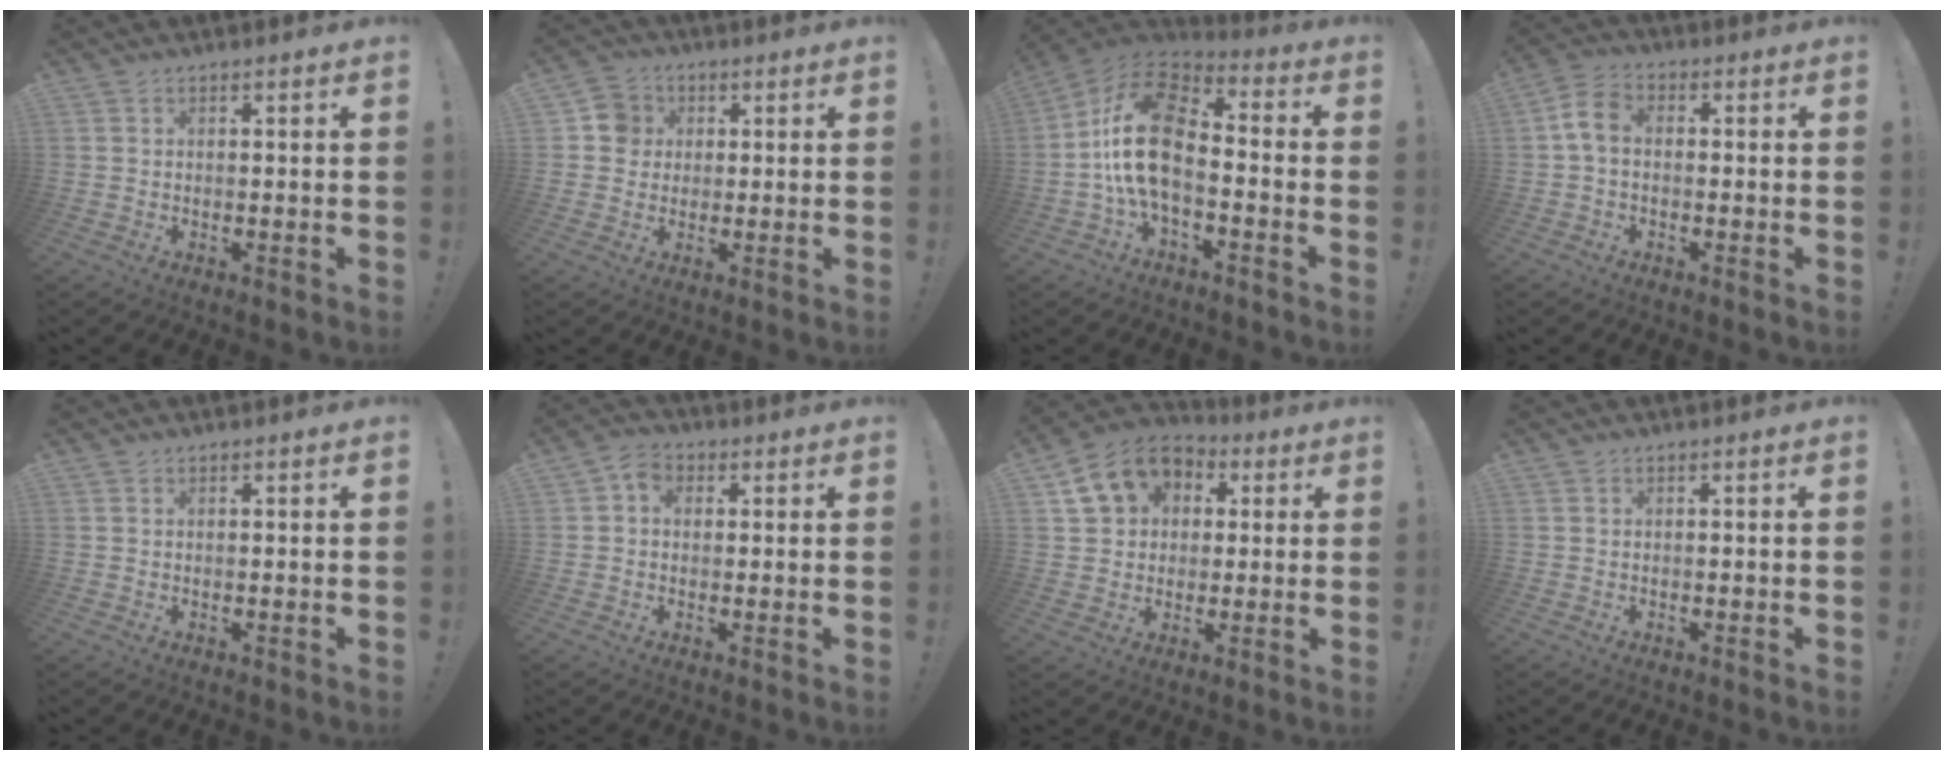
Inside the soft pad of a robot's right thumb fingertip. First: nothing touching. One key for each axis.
{"total": 6.8, "fx": 1.0, "fy": 6.5, "fz": 1.7, "tx": -0.018, "ty": 0.005, "tz": 0.021}
{"total": 18.1, "fx": -1.2, "fy": 10.6, "fz": 14.7, "tx": -0.278, "ty": 0.019, "tz": -0.017}
{"total": 6.0, "fx": 0.1, "fy": 4.1, "fz": 4.3, "tx": -0.087, "ty": 0.012, "tz": 0.006}
{"total": 0.0}
{"total": 4.5, "fx": 0.6, "fy": 3.7, "fz": 2.5, "tx": -0.042, "ty": 0.008, "tz": 0.013}
{"total": 13.3, "fx": 4.8, "fy": 10.8, "fz": 6.1, "tx": -0.086, "ty": -0.011, "tz": 0.096}
{"total": 0.0}